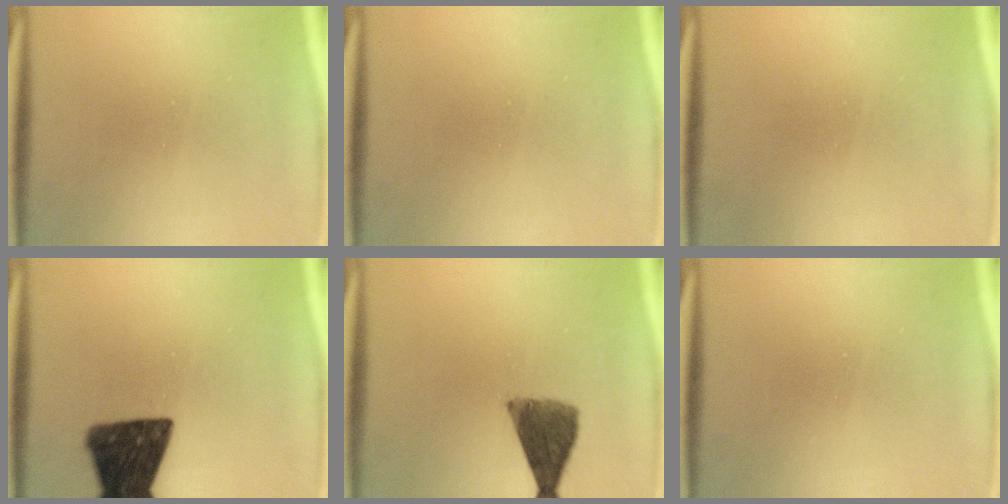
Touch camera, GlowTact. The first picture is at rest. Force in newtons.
{"total": 0.0}
{"total": 1.6}
{"total": 16.6}
{"total": 7.1}
{"total": 0.0}